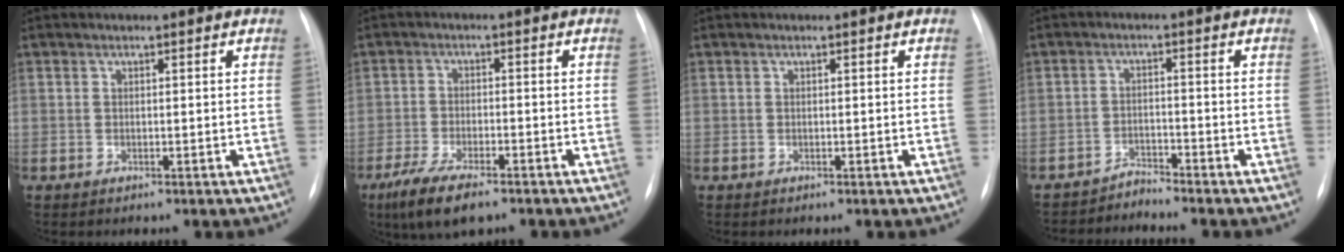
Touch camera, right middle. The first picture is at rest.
{"total": 8.3, "force": [-5.8, 2.1, 5.6], "torque": [-0.107, -0.018, -0.096]}
{"total": 0.0}
{"total": 2.7, "force": [-2.5, -0.7, -0.8], "torque": [0.020, -0.013, -0.041]}